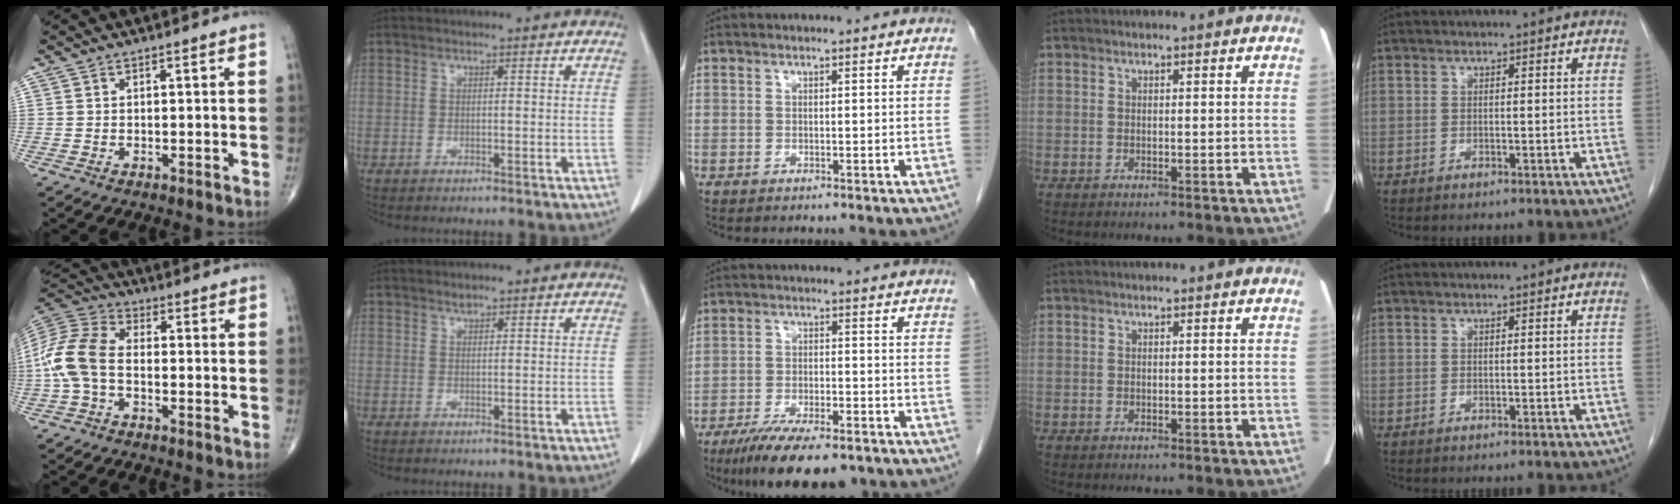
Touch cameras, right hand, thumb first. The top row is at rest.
{"thumb": {"total": 11.7, "force": [-1.9, 7.0, 9.2], "torque": [-0.202, 0.031, -0.048]}, "index": {"total": 0.6, "force": [0.6, 0.1, 0.0], "torque": [-0.004, -0.004, 0.010]}, "middle": {"total": 12.1, "force": [-8.9, 3.4, 7.5], "torque": [-0.115, -0.016, -0.141]}}